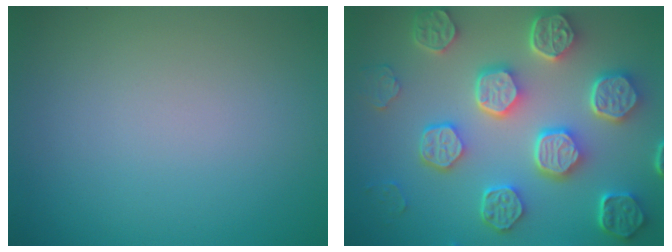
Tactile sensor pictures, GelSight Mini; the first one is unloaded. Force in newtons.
{"total": 8.8, "press": 6.7, "slide": 5.6}